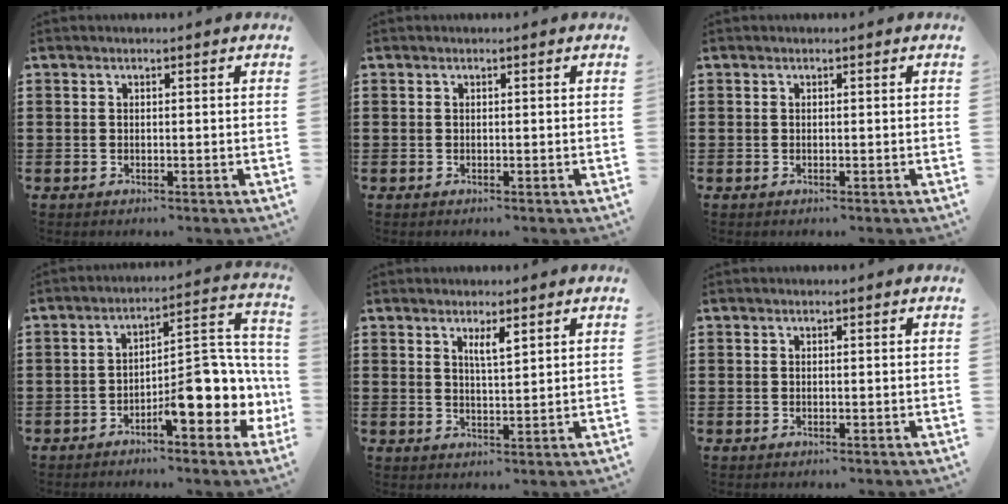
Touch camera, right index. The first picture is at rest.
{"total": 0.0}
{"total": 0.0}
{"total": 9.3, "force": [-3.9, 3.3, 7.8], "torque": [-0.095, -0.016, -0.075]}
{"total": 2.7, "force": [1.7, 0.5, 2.0], "torque": [-0.041, 0.003, 0.028]}
{"total": 0.0}